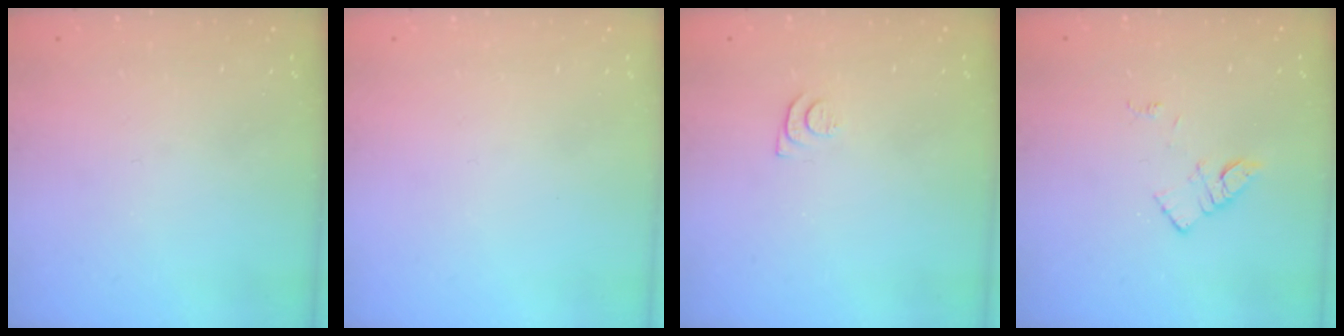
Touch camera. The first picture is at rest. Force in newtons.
{"total": 1.6, "press": 1.6, "slide": 0.1}
{"total": 4.1, "press": 4.0, "slide": 0.6}
{"total": 5.8, "press": 5.8, "slide": 0.6}